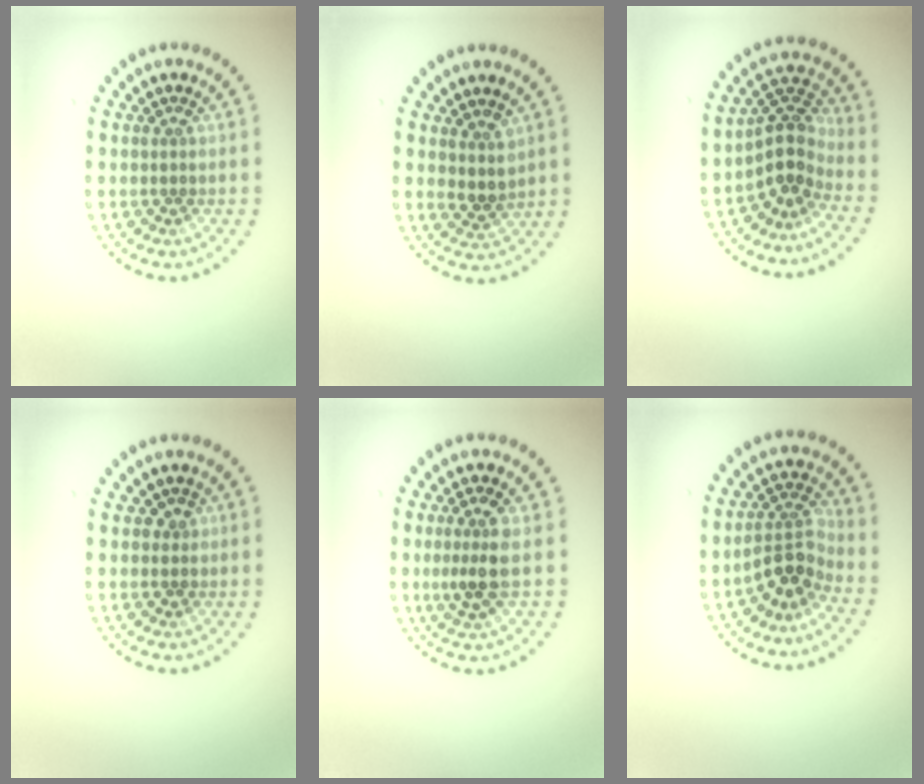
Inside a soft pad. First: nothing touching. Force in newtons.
{"total": 2.0, "press": 1.5, "slide": 1.3}
{"total": 3.5, "press": 2.7, "slide": 2.2}
{"total": 0.9, "press": 0.8, "slide": 0.5}
{"total": 2.8, "press": 2.5, "slide": 1.2}
{"total": 3.4, "press": 2.7, "slide": 2.1}